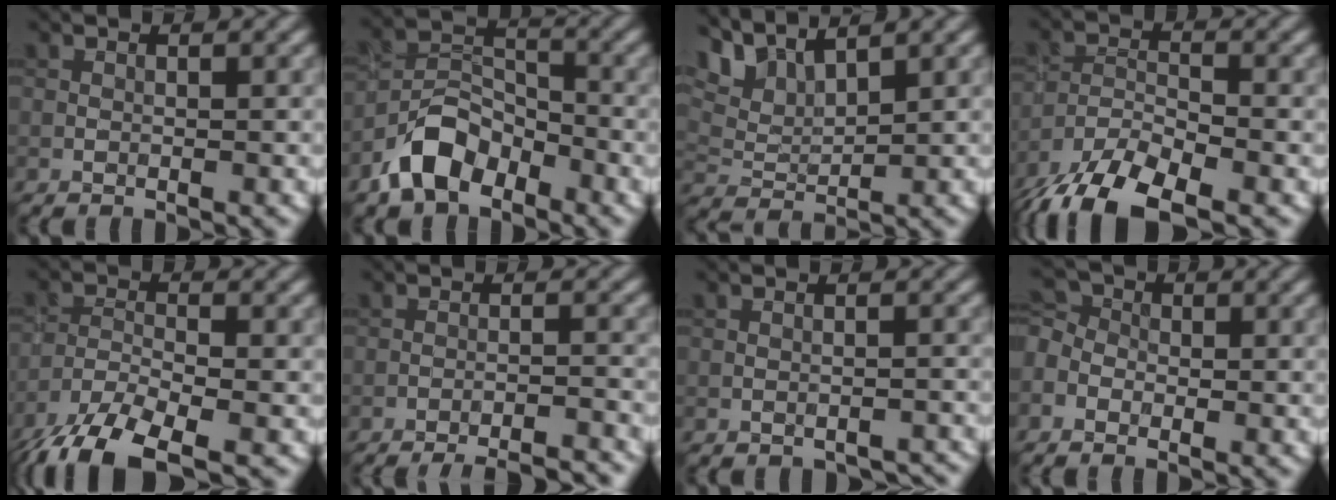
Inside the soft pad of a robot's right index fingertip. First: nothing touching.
{"total": 5.5, "force": [-3.5, 3.3, 2.7], "torque": [-0.049, 0.006, -0.073]}
{"total": 5.0, "force": [4.2, 1.4, 2.4], "torque": [-0.062, 0.004, 0.082]}
{"total": 8.5, "force": [-6.0, 3.0, 5.1], "torque": [-0.092, -0.013, -0.116]}
{"total": 8.1, "force": [-5.7, 2.5, 5.2], "torque": [-0.102, -0.021, -0.113]}
{"total": 8.5, "force": [-8.0, 1.7, 2.6], "torque": [-0.016, 0.020, -0.096]}
{"total": 1.5, "force": [-1.2, 0.7, 0.4], "torque": [-0.001, 0.001, -0.016]}
{"total": 3.3, "force": [-1.1, 2.6, 1.7], "torque": [-0.027, 0.009, -0.028]}